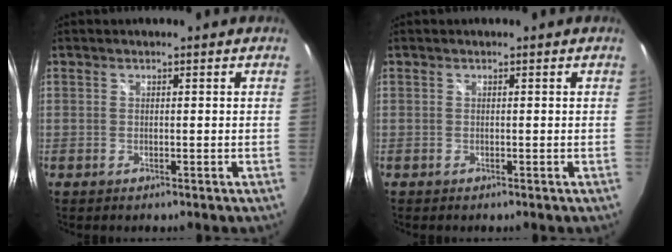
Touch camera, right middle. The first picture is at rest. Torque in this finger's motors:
{"motor_torque": [0.06, -0.11, 0.00, 0.00]}